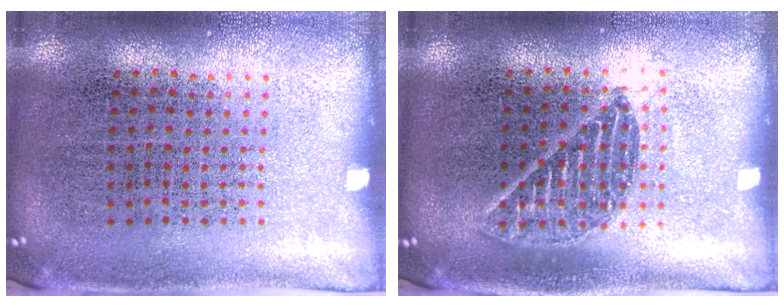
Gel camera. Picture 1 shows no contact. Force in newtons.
{"total": 1.1, "press": 1.0, "slide": 0.4}